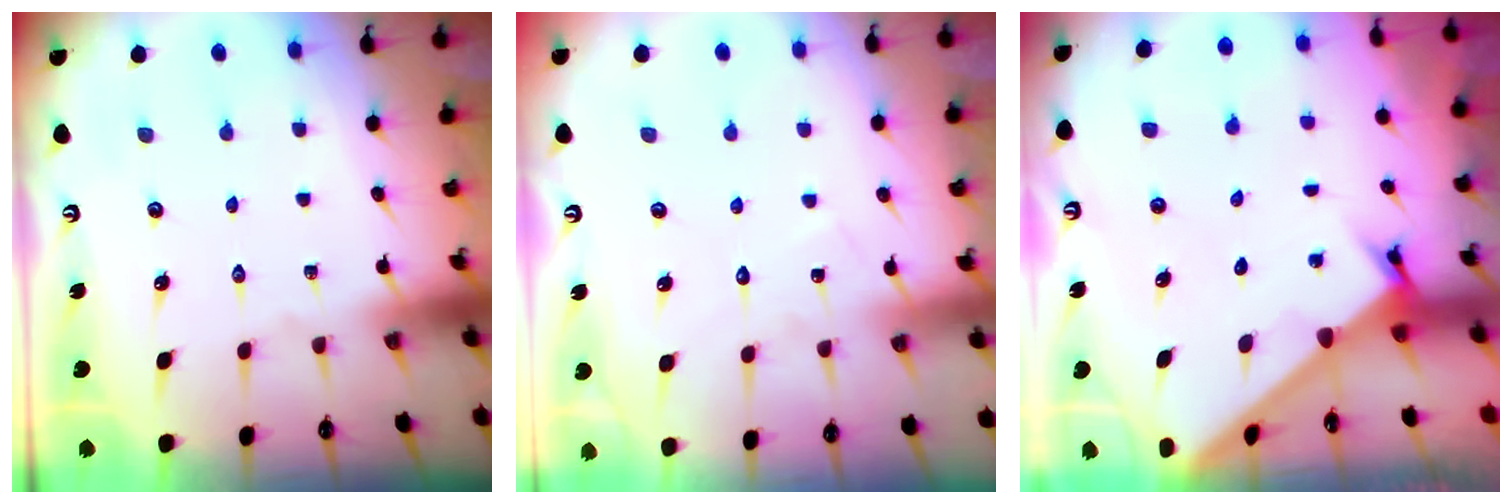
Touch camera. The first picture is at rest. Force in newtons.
{"total": 6.1, "press": 6.1, "slide": 0.1}
{"total": 2.0, "press": 2.0, "slide": 0.2}